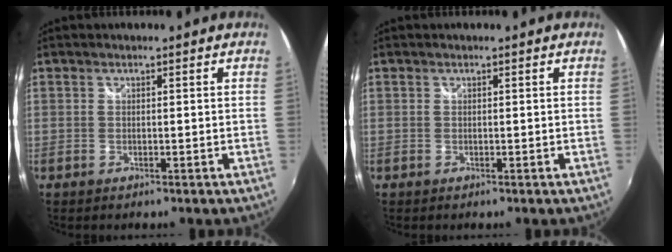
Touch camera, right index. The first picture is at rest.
{"total": 0.0}